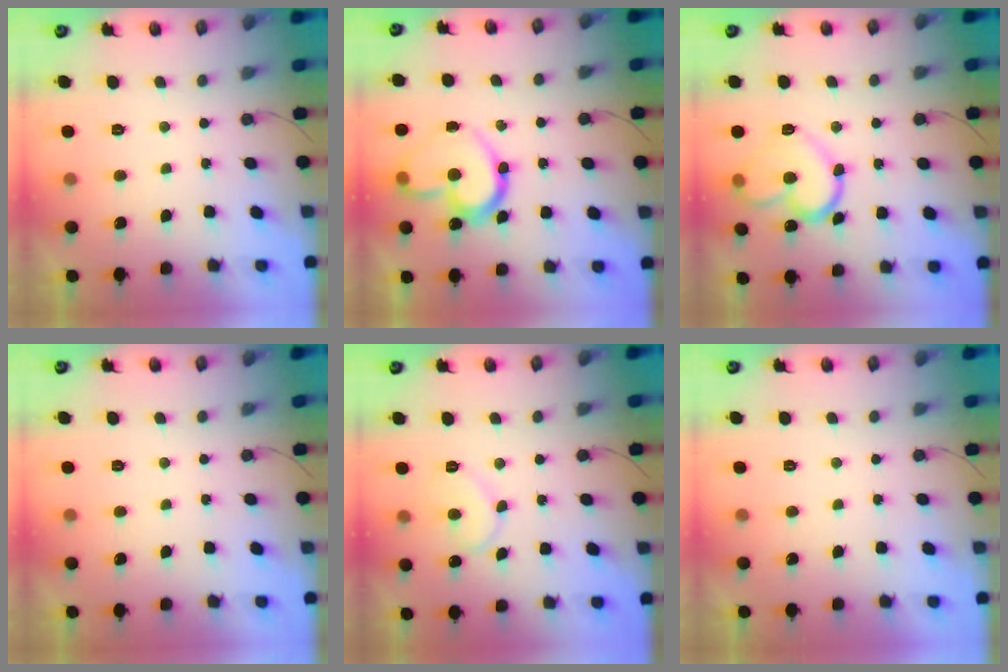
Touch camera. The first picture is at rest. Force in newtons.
{"total": 16.5, "press": 16.4, "slide": 1.9}
{"total": 15.0, "press": 14.9, "slide": 1.5}
{"total": 0.0}
{"total": 7.9, "press": 7.9, "slide": 0.4}
{"total": 1.9, "press": 1.9, "slide": 0.0}